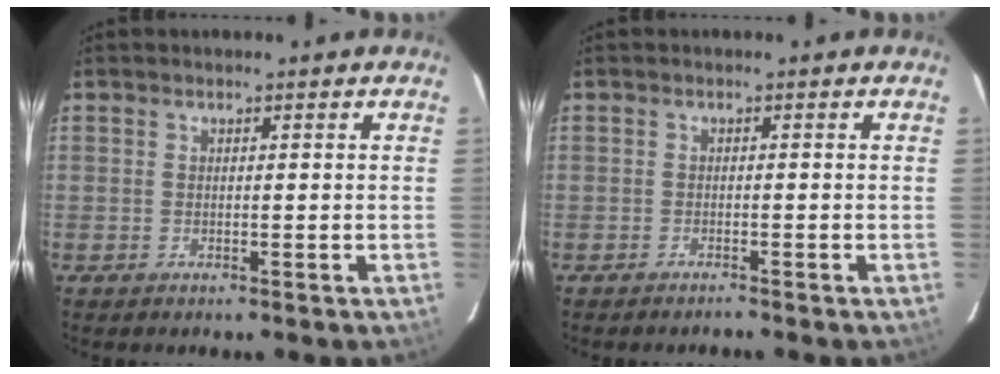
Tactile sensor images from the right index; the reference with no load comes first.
{"total": 1.1, "force": [-1.1, -0.1, 0.1], "torque": [-0.008, -0.003, -0.019]}